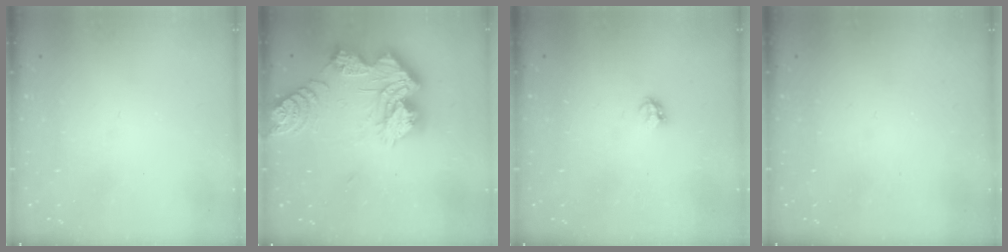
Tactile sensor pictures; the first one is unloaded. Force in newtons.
{"total": 22.4, "press": 22.3, "slide": 1.9}
{"total": 2.8, "press": 2.8, "slide": 0.5}
{"total": 0.0}